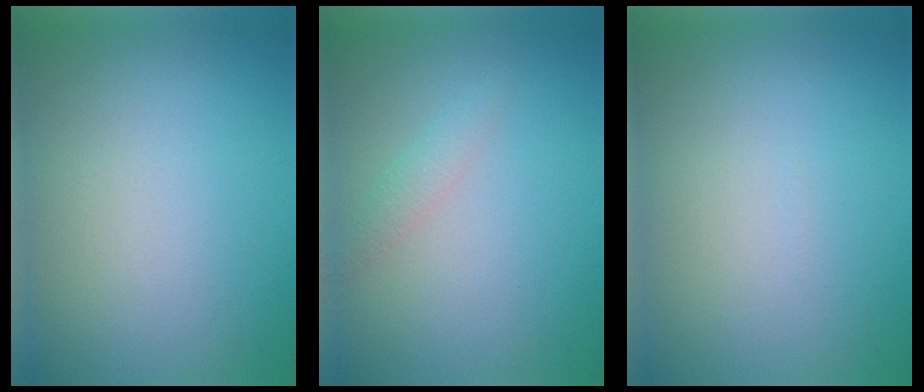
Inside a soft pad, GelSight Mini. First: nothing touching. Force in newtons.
{"total": 1.2, "press": 1.2, "slide": 0.1}
{"total": 0.0}